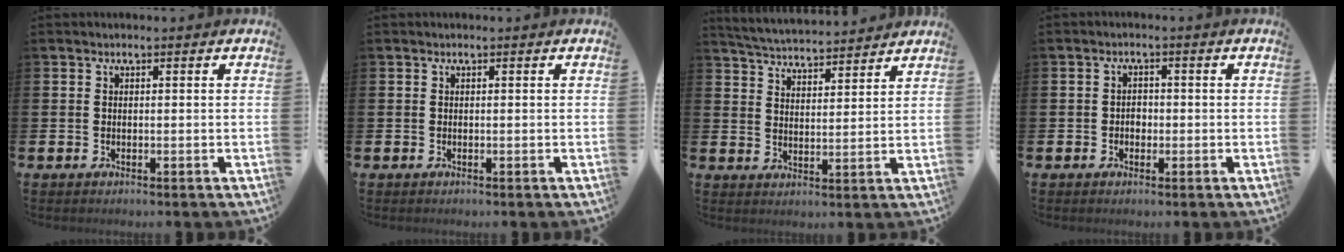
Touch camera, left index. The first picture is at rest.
{"total": 0.0}
{"total": 4.7, "force": [4.7, 0.2, 0.2], "torque": [-0.029, -0.031, 0.084]}
{"total": 1.6, "force": [-0.4, 1.3, 0.8], "torque": [-0.004, 0.000, -0.013]}